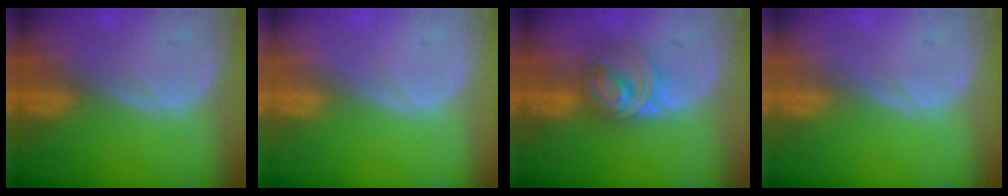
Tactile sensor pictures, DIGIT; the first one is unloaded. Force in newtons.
{"total": 0.0}
{"total": 5.6, "press": 5.5, "slide": 0.6}
{"total": 0.0}